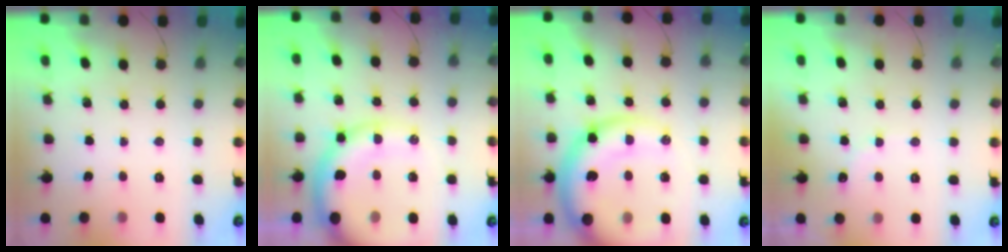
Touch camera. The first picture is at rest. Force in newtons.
{"total": 16.3, "press": 16.0, "slide": 3.1}
{"total": 19.3, "press": 18.8, "slide": 4.4}
{"total": 6.6, "press": 6.5, "slide": 1.2}